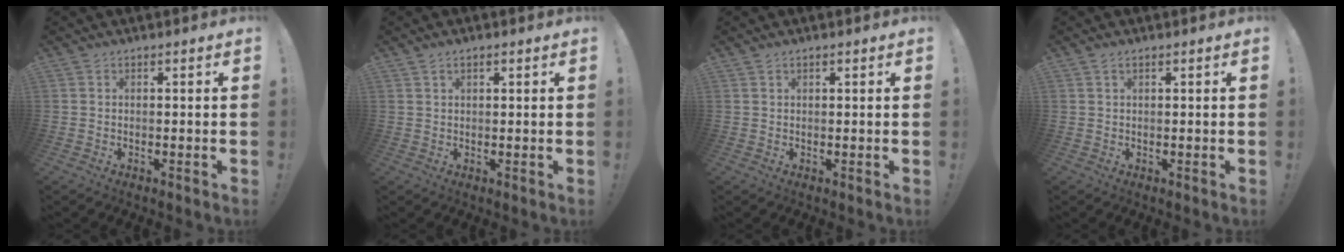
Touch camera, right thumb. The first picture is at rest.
{"total": 1.9, "force": [1.3, 1.0, 1.0], "torque": [-0.013, -0.001, 0.022]}
{"total": 1.0, "force": [0.8, 0.5, 0.3], "torque": [0.002, -0.002, 0.014]}
{"total": 1.2, "force": [0.8, 0.5, 0.7], "torque": [-0.014, 0.001, 0.016]}